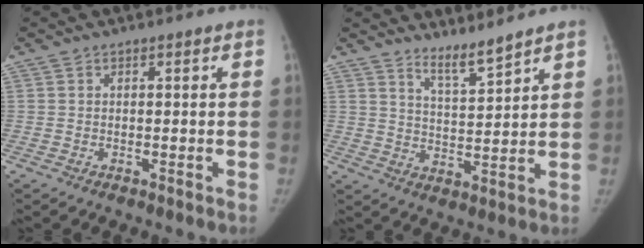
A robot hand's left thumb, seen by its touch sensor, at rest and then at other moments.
{"total": 5.5, "force": [5.0, 0.2, 2.3], "torque": [-0.039, -0.051, 0.096]}